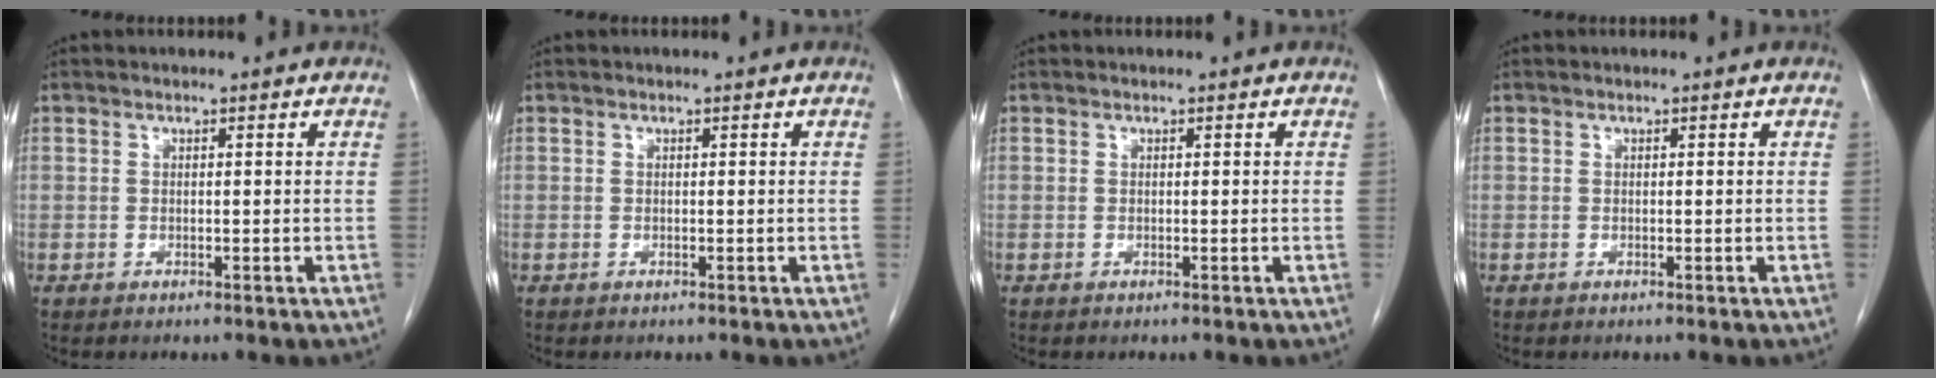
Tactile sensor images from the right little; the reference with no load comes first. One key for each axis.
{"total": 0.0}
{"total": 0.0}
{"total": 0.0}